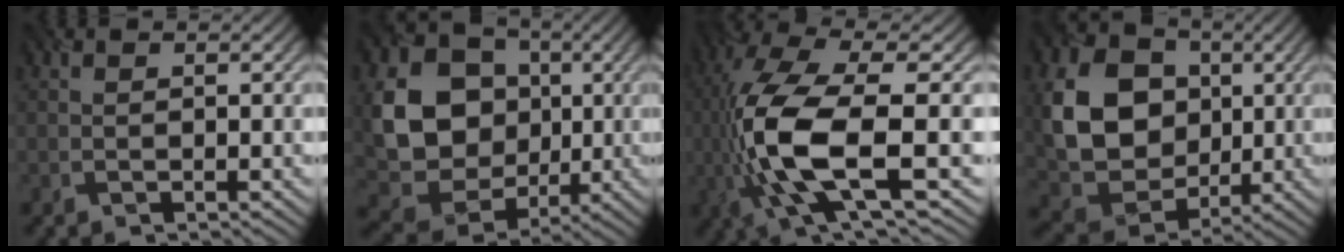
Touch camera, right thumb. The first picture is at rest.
{"total": 14.0, "force": [1.0, 11.9, 7.2], "torque": [-0.174, -0.011, 0.023]}
{"total": 13.0, "force": [-1.6, 4.8, 12.0], "torque": [-0.275, -0.012, -0.028]}
{"total": 12.7, "force": [1.9, 10.4, 7.1], "torque": [-0.173, 0.002, 0.031]}